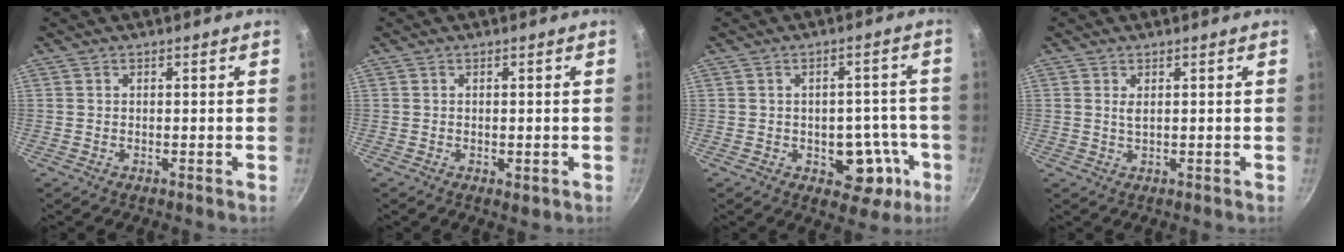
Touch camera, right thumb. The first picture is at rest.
{"total": 1.7, "force": [-0.4, 0.9, 1.4], "torque": [-0.019, -0.005, -0.004]}
{"total": 9.7, "force": [-3.2, 6.4, 6.6], "torque": [-0.036, 0.027, -0.033]}
{"total": 1.4, "force": [0.5, 0.5, 1.2], "torque": [-0.024, -0.002, 0.009]}